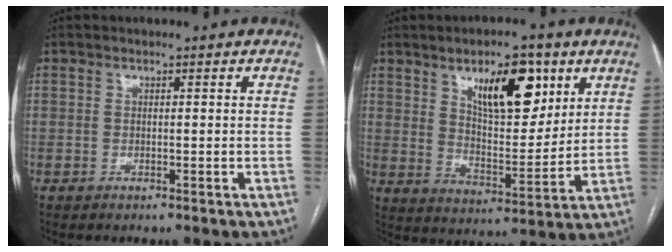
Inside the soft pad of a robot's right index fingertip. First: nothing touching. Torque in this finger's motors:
{"motor_torque": [1.09, 1.04, 0.26, 0.10]}